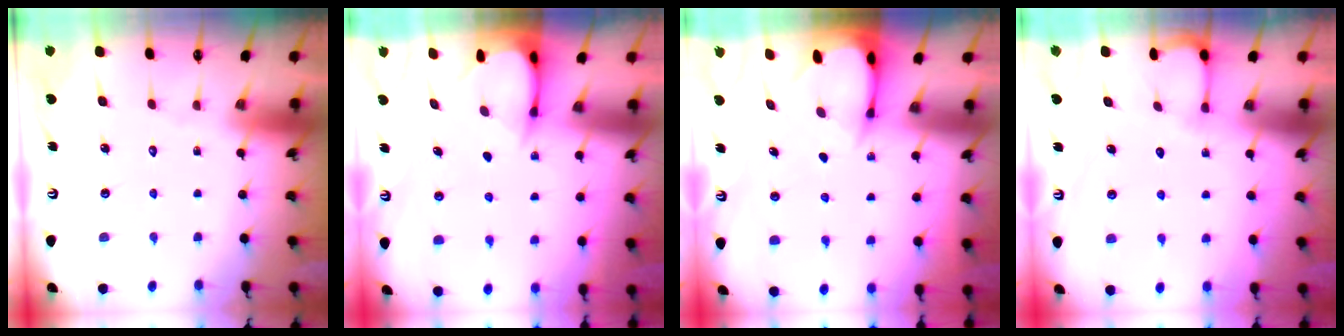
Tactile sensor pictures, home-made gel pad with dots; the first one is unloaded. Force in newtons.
{"total": 3.4, "press": 3.4, "slide": 0.3}
{"total": 2.7, "press": 2.7, "slide": 0.3}
{"total": 2.6, "press": 2.6, "slide": 0.3}